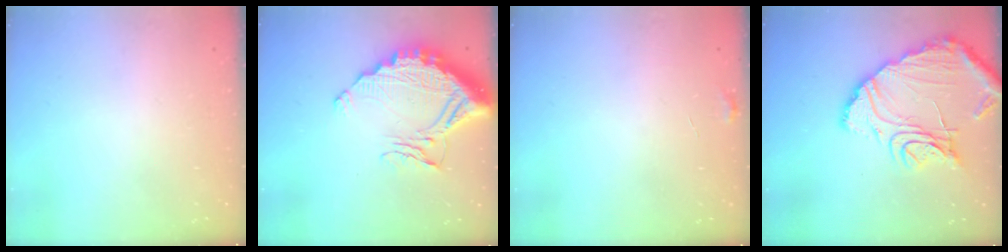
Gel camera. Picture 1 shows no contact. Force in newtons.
{"total": 16.3, "press": 16.3, "slide": 1.0}
{"total": 5.7, "press": 5.7, "slide": 0.3}
{"total": 17.8, "press": 17.7, "slide": 1.8}